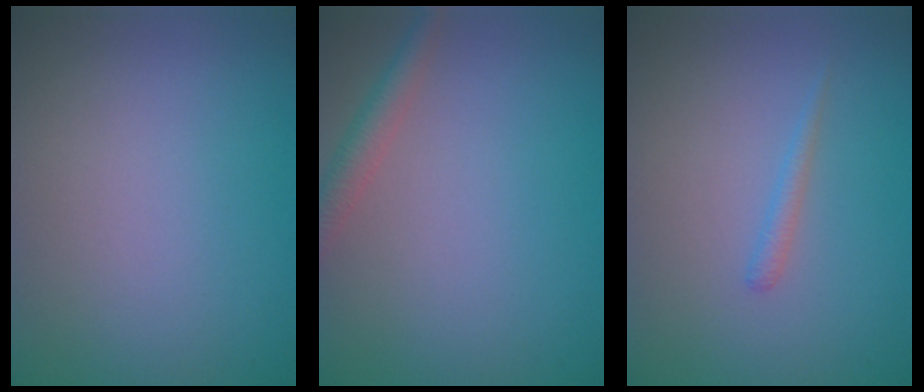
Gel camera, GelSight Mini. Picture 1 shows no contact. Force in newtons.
{"total": 2.2, "press": 2.2, "slide": 0.1}
{"total": 0.9, "press": 0.9, "slide": 0.1}